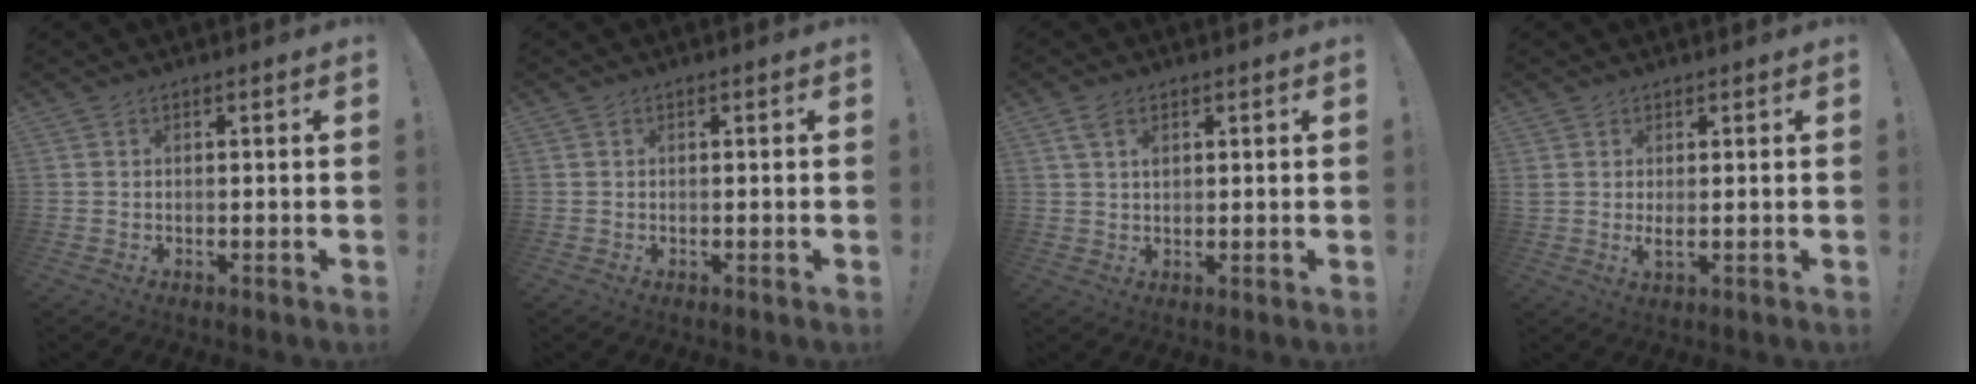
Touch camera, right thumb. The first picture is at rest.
{"total": 0.0}
{"total": 2.9, "force": [1.4, 1.9, 1.7], "torque": [-0.024, -0.002, 0.023]}
{"total": 2.7, "force": [1.0, 0.4, 2.4], "torque": [-0.034, -0.009, 0.016]}